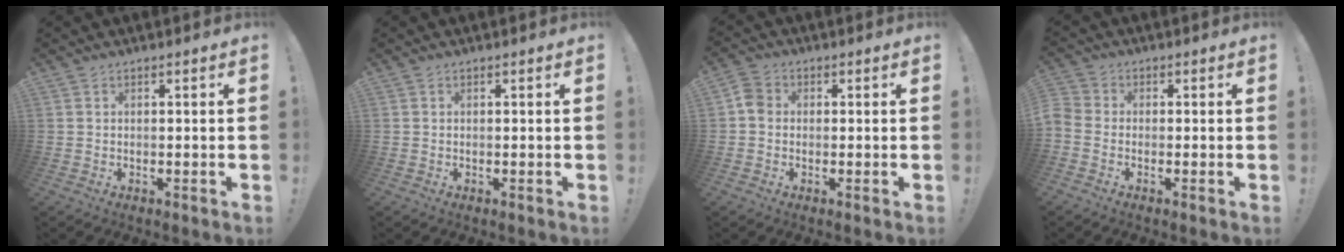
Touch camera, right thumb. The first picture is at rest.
{"total": 0.0}
{"total": 4.3, "force": [-0.6, 3.6, 2.3], "torque": [-0.038, 0.013, -0.010]}
{"total": 2.8, "force": [-1.4, 1.9, 1.5], "torque": [-0.039, 0.003, -0.028]}